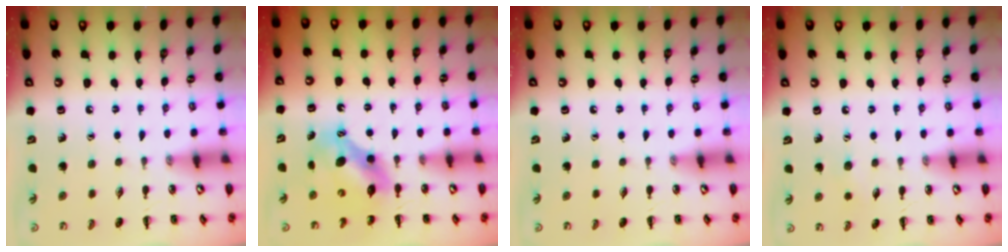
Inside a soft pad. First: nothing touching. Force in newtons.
{"total": 7.1, "press": 7.0, "slide": 1.2}
{"total": 0.0}
{"total": 3.1, "press": 3.0, "slide": 0.6}